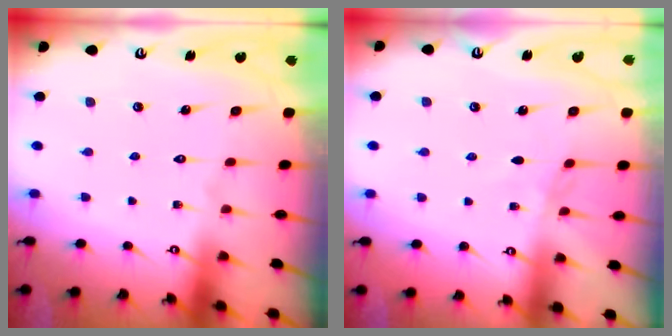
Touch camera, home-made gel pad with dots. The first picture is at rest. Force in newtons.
{"total": 2.9, "press": 2.9, "slide": 0.4}